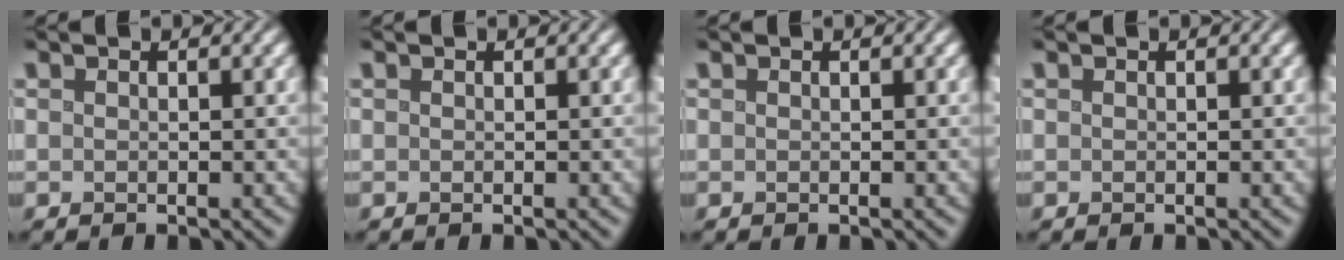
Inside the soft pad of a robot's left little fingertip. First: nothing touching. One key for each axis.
{"total": 0.0}
{"total": 0.0}
{"total": 0.0}